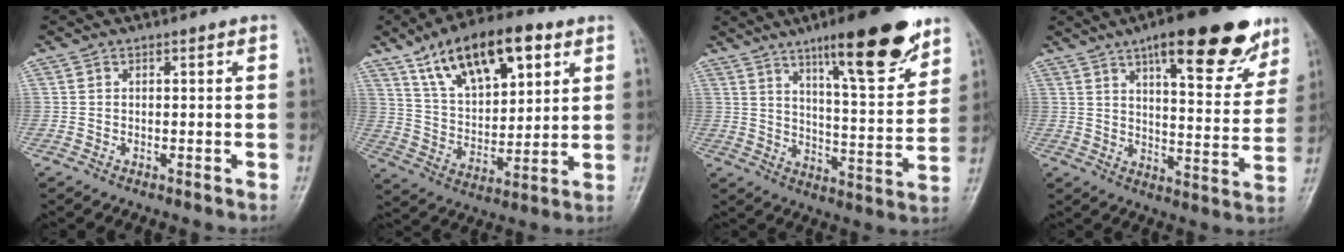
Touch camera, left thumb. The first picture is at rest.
{"total": 18.4, "force": [9.7, 8.6, 13.1], "torque": [-0.176, -0.029, 0.172]}
{"total": 18.2, "force": [11.5, 3.9, 13.5], "torque": [-0.171, -0.063, 0.179]}
{"total": 20.5, "force": [12.5, 6.4, 14.8], "torque": [-0.168, -0.045, 0.180]}